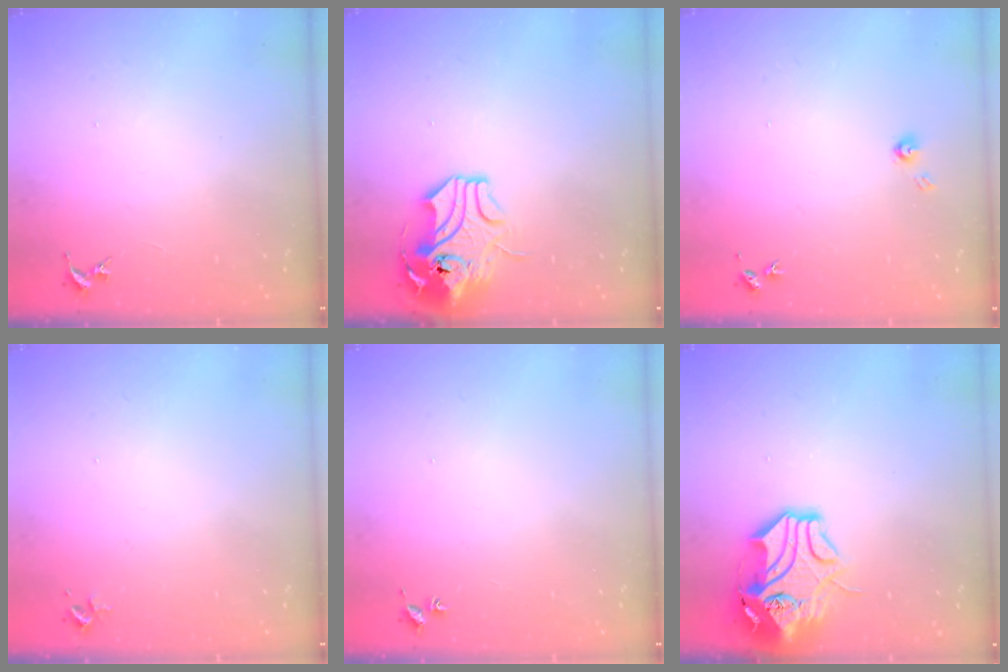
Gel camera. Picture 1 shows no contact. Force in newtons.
{"total": 12.0, "press": 11.8, "slide": 2.2}
{"total": 3.8, "press": 3.7, "slide": 0.2}
{"total": 2.4, "press": 2.4, "slide": 0.3}
{"total": 1.8, "press": 1.8, "slide": 0.2}
{"total": 14.5, "press": 14.3, "slide": 1.9}